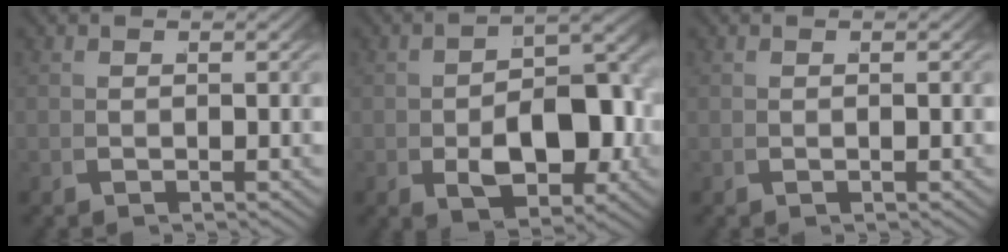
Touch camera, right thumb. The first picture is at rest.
{"total": 9.2, "force": [-1.4, 5.1, 7.5], "torque": [-0.122, -0.013, -0.008]}
{"total": 0.0}